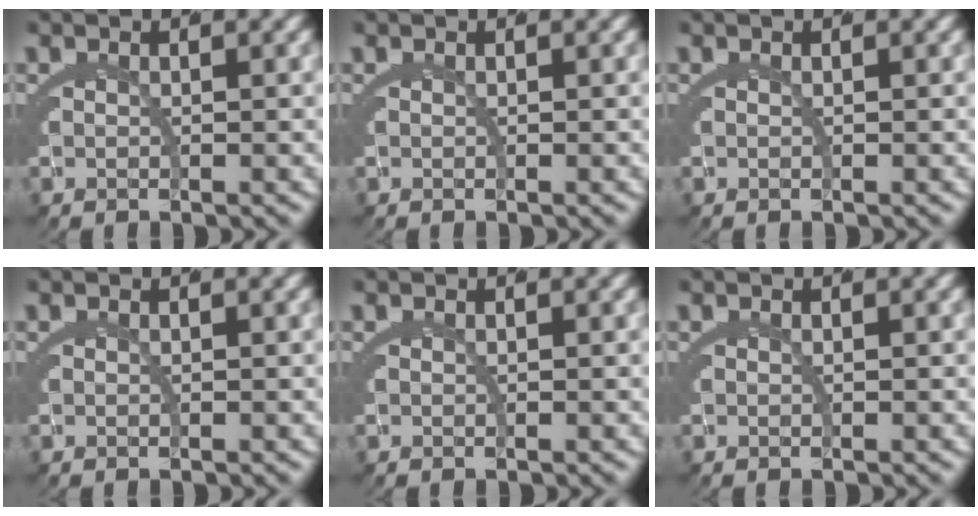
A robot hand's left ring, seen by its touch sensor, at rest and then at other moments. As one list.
[{"total": 0.0}, {"total": 0.0}, {"total": 0.0}, {"total": 0.0}, {"total": 0.0}]